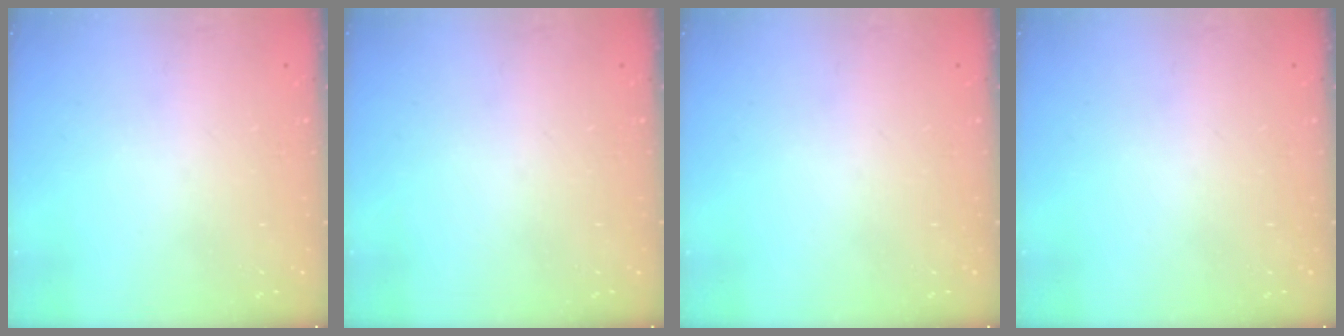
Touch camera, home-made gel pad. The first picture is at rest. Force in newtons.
{"total": 0.0}
{"total": 0.0}
{"total": 0.0}